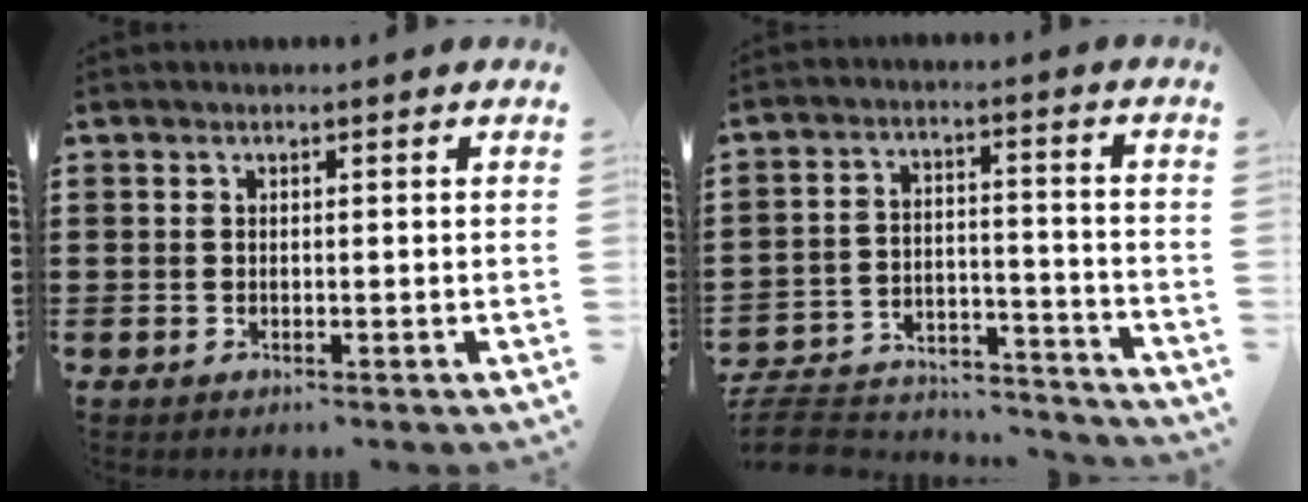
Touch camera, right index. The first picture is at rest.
{"total": 7.1, "force": [-6.7, 1.4, 1.9], "torque": [-0.043, 0.008, -0.135]}